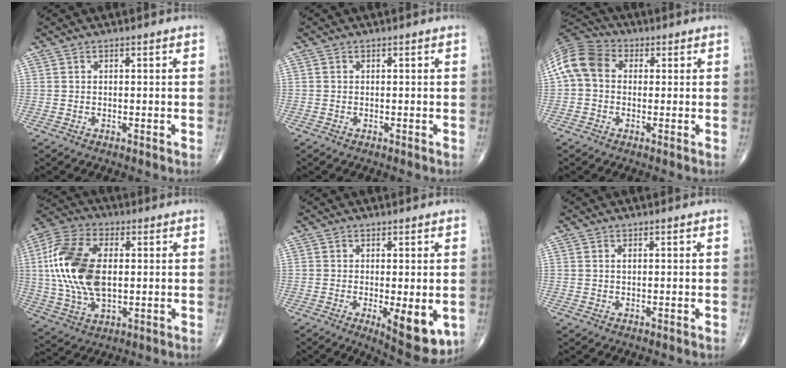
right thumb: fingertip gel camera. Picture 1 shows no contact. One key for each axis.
{"total": 0.0}
{"total": 9.7, "fx": 1.0, "fy": 7.6, "fz": 6.0, "tx": -0.115, "ty": 0.031, "tz": 0.005}
{"total": 18.5, "fx": 1.6, "fy": 10.5, "fz": 15.1, "tx": -0.320, "ty": 0.002, "tz": 0.029}
{"total": 9.4, "fx": -2.2, "fy": 3.3, "fz": 8.5, "tx": -0.112, "ty": -0.022, "tz": -0.025}
{"total": 0.7, "fx": 0.2, "fy": 0.4, "fz": 0.5, "tx": -0.011, "ty": 0.003, "tz": 0.005}